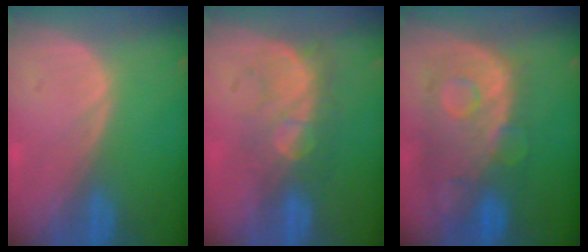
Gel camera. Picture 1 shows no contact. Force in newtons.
{"total": 7.8, "press": 7.2, "slide": 3.1}
{"total": 11.2, "press": 9.7, "slide": 5.6}